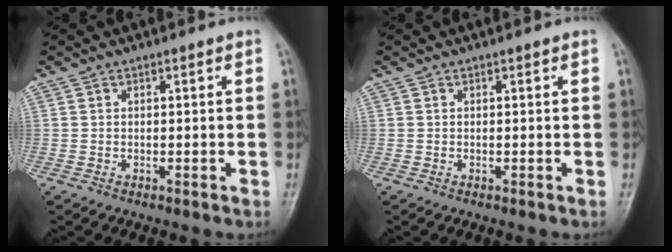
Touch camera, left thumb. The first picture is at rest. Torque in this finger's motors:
{"motor_torque": [0.01, 0.01, 0.02, -0.08, 0.00]}